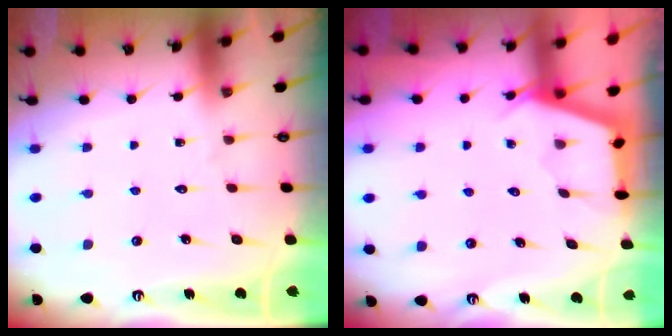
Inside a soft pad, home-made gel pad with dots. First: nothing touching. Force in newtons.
{"total": 2.8, "press": 2.8, "slide": 0.3}